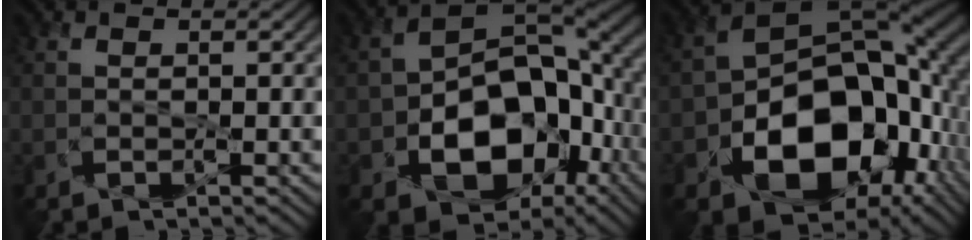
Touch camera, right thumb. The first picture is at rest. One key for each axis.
{"total": 13.8, "fx": -3.0, "fy": 9.7, "fz": 9.3, "tx": -0.154, "ty": -0.023, "tz": -0.049}
{"total": 15.9, "fx": -4.2, "fy": 11.4, "fz": 10.3, "tx": -0.159, "ty": -0.033, "tz": -0.061}